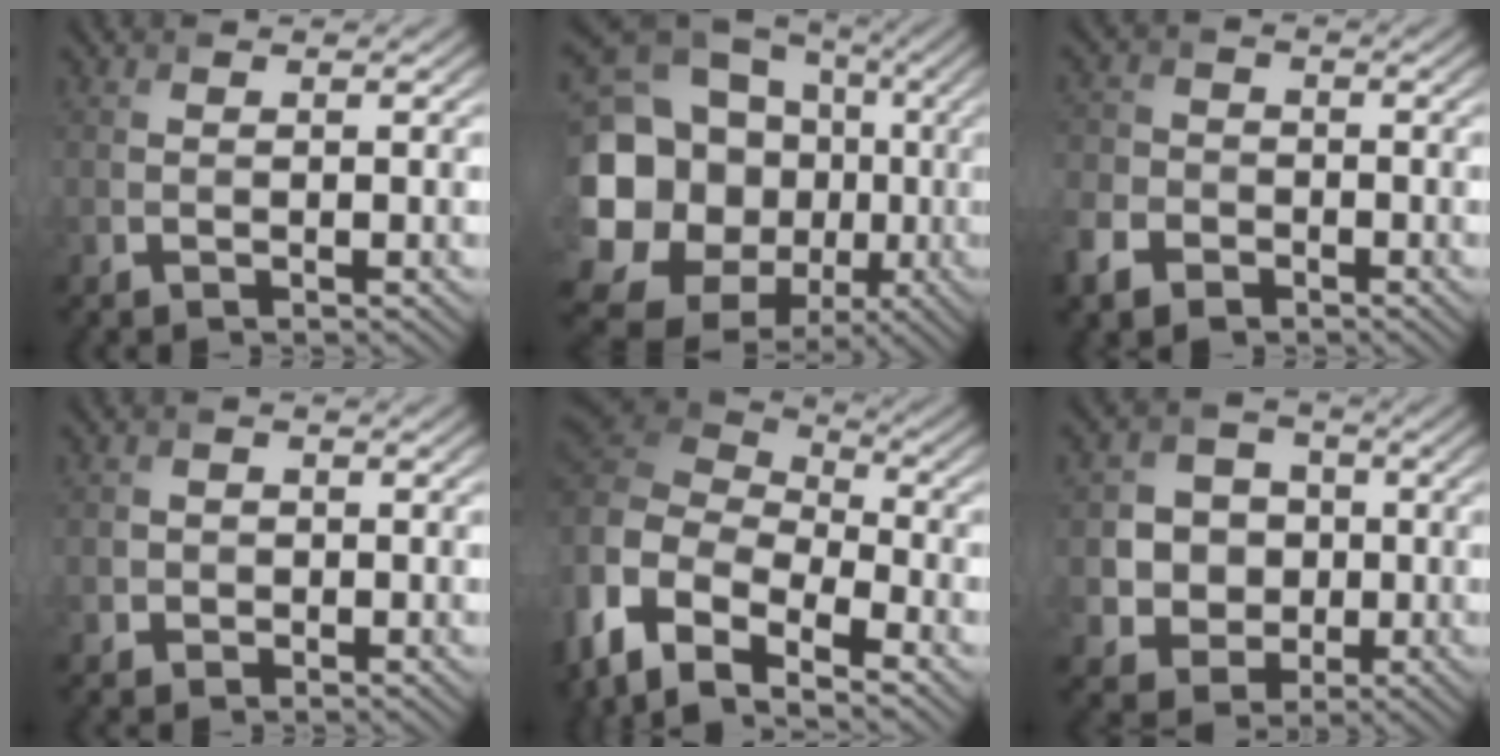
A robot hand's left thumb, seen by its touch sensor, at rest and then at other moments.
{"total": 21.6, "force": [-0.7, 18.2, 11.7], "torque": [-0.257, -0.023, -0.023]}
{"total": 5.3, "force": [-2.9, 3.7, 2.4], "torque": [-0.074, -0.006, -0.069]}
{"total": 1.9, "force": [-0.4, 1.9, 0.2], "torque": [0.002, 0.003, -0.012]}
{"total": 10.4, "force": [-3.6, 6.2, 7.5], "torque": [-0.193, -0.017, -0.058]}
{"total": 7.3, "force": [-0.1, 6.8, 2.6], "torque": [-0.063, -0.012, -0.017]}